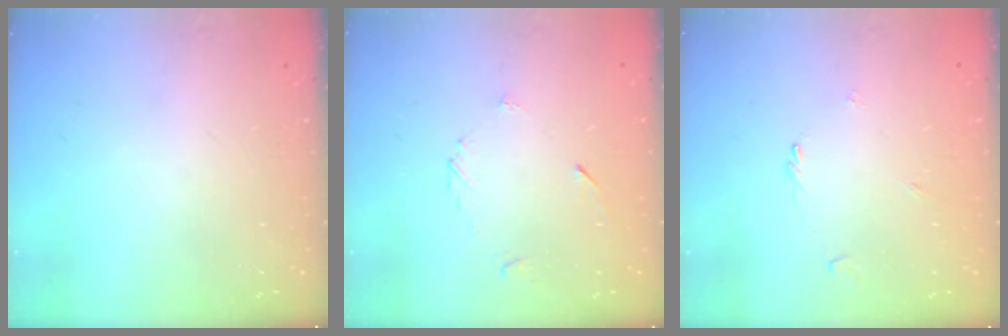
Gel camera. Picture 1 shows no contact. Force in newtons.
{"total": 3.8, "press": 3.8, "slide": 0.4}
{"total": 1.2, "press": 1.2, "slide": 0.4}